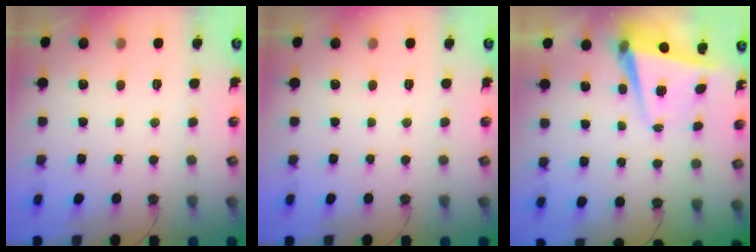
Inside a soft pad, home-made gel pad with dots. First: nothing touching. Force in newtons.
{"total": 0.0}
{"total": 4.8, "press": 4.7, "slide": 1.1}